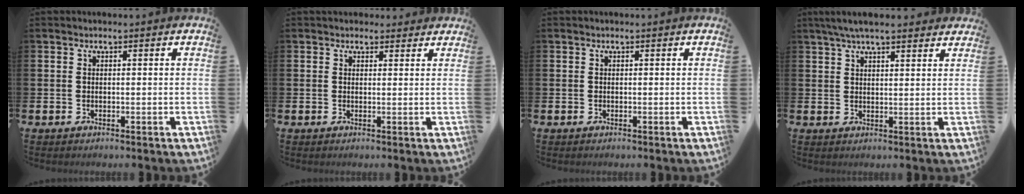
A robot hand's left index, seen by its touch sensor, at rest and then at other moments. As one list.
[{"total": 1.7, "force": [1.5, 0.9, 0.0], "torque": [0.018, -0.003, 0.023]}, {"total": 0.0}, {"total": 4.9, "force": [4.3, 0.9, 2.2], "torque": [-0.046, -0.008, 0.078]}]